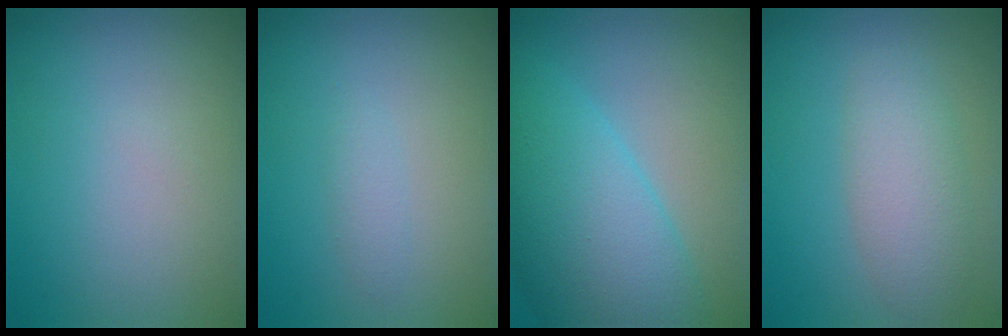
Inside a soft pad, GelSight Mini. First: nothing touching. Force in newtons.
{"total": 0.9, "press": 0.9, "slide": 0.0}
{"total": 9.8, "press": 9.8, "slide": 0.4}
{"total": 3.9, "press": 3.9, "slide": 0.1}